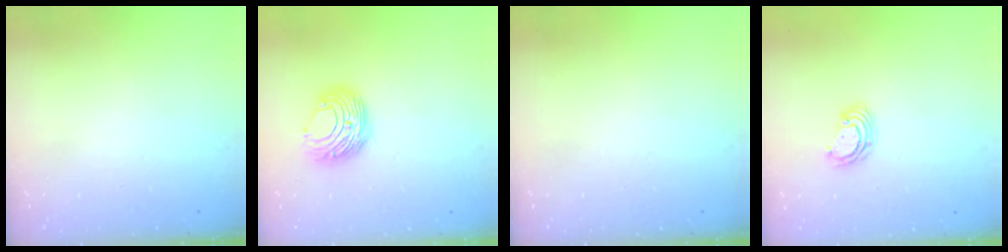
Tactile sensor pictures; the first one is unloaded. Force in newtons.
{"total": 9.7, "press": 9.7, "slide": 1.0}
{"total": 0.0}
{"total": 4.6, "press": 4.6, "slide": 0.2}